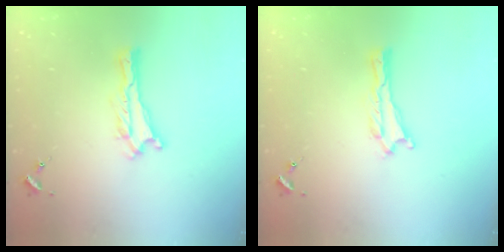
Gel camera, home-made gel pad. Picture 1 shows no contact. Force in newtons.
{"total": 0.0}